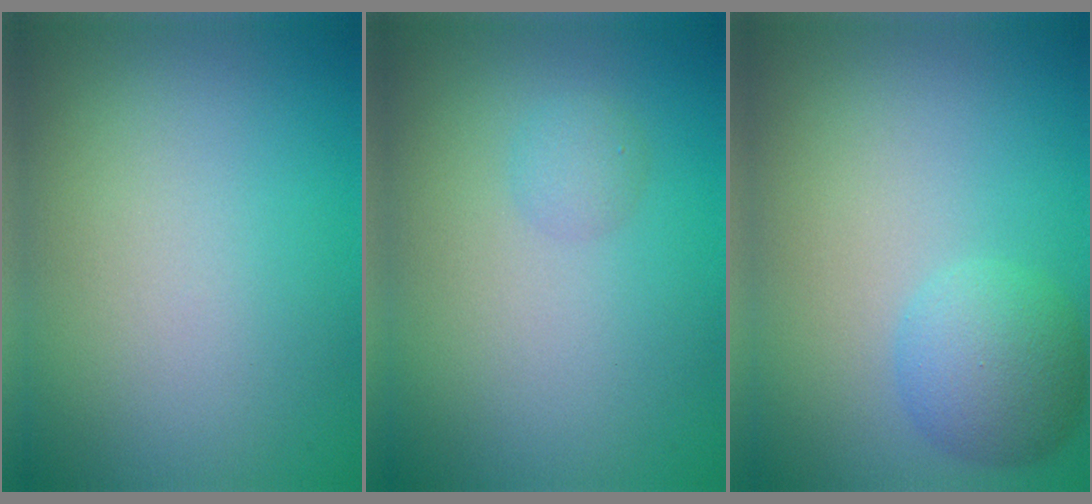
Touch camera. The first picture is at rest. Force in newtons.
{"total": 1.2, "press": 1.2, "slide": 0.0}
{"total": 3.8, "press": 3.8, "slide": 0.2}